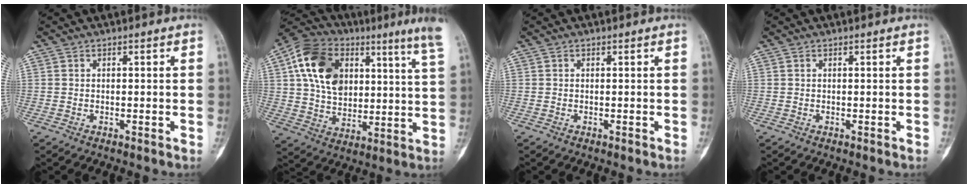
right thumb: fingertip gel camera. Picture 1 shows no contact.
{"total": 19.0, "force": [8.7, 8.7, 14.5], "torque": [-0.196, -0.023, 0.138]}
{"total": 0.0}
{"total": 0.0}